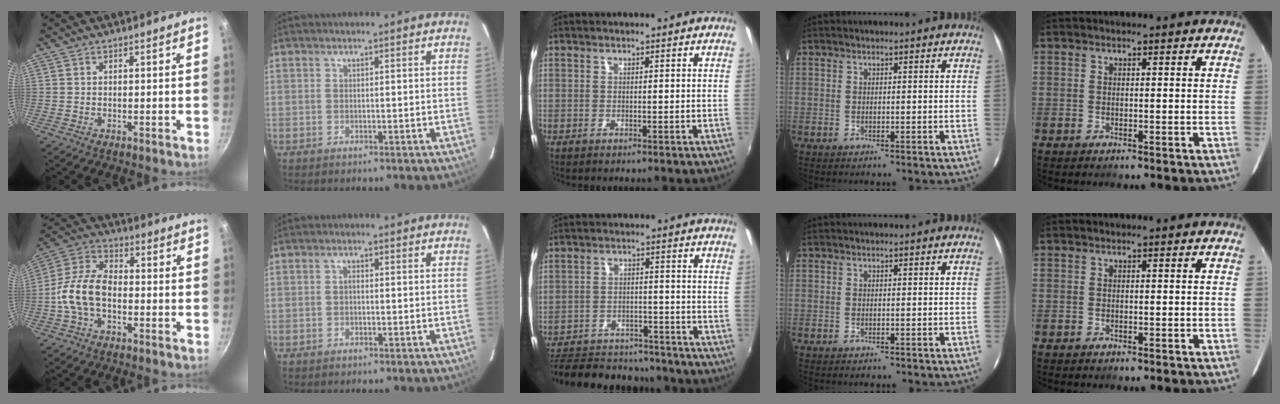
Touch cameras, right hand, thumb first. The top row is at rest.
{"thumb": {"total": 10.8, "force": [-2.4, 6.7, 8.1], "torque": [-0.142, 0.040, -0.060]}, "index": {"total": 0.7, "force": [-0.3, 0.5, 0.3], "torque": [-0.004, 0.004, -0.007]}, "middle": {"total": 16.3, "force": [-13.5, 7.5, 5.3], "torque": [-0.131, 0.029, -0.177]}}